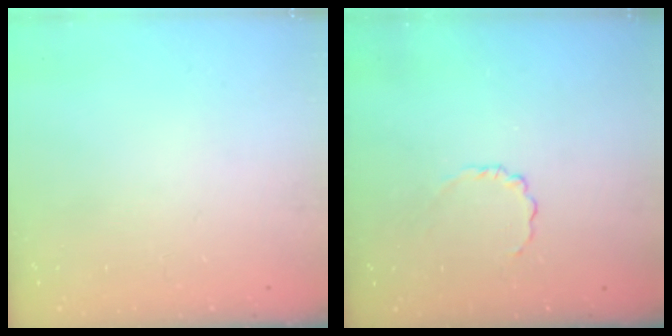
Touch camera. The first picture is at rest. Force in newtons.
{"total": 3.0, "press": 2.8, "slide": 1.0}